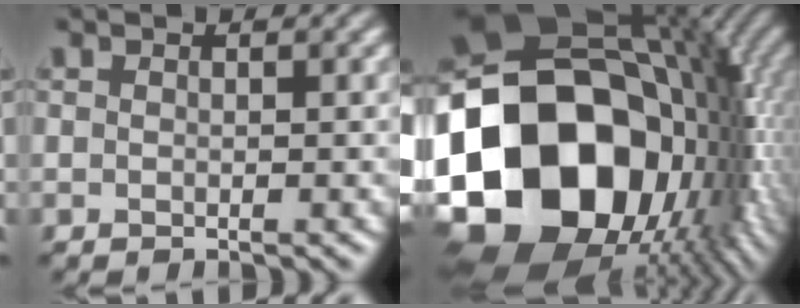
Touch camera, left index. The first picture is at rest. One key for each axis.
{"total": 21.3, "fx": -3.9, "fy": 15.9, "fz": 13.6, "tx": -0.297, "ty": -0.036, "tz": -0.038}